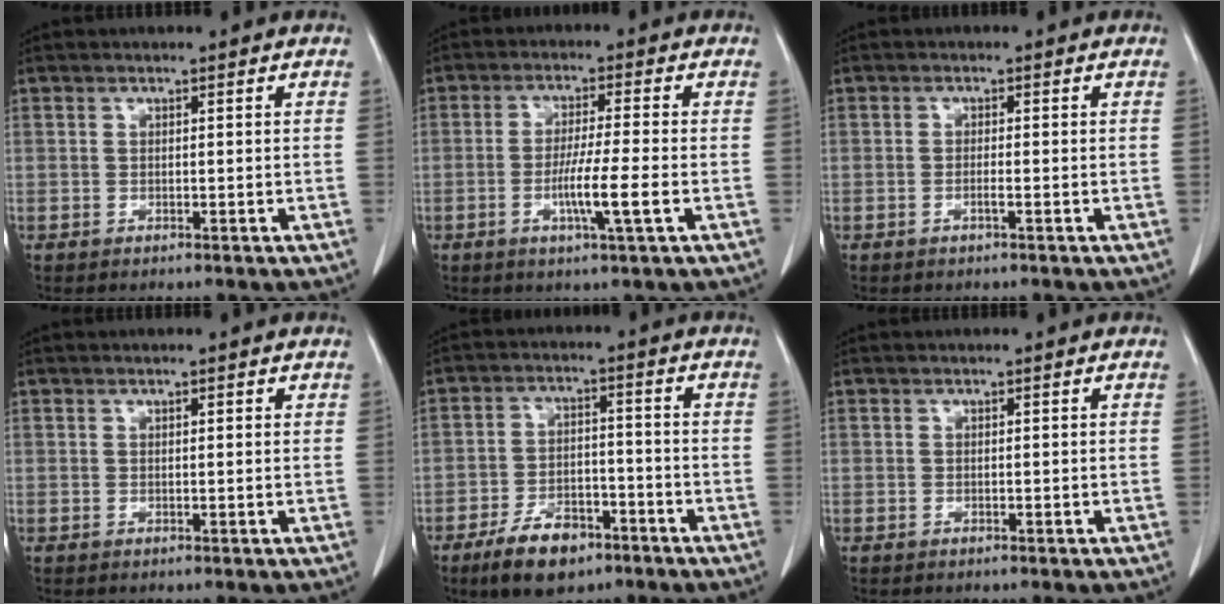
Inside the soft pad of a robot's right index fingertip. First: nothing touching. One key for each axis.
{"total": 7.4, "fx": -2.2, "fy": -0.2, "fz": 7.0, "tx": -0.125, "ty": -0.012, "tz": -0.039}
{"total": 1.5, "fx": -0.5, "fy": 0.3, "fz": 1.3, "tx": -0.027, "ty": 0.001, "tz": -0.010}
{"total": 1.2, "fx": 0.6, "fy": 0.5, "fz": 1.0, "tx": -0.021, "ty": 0.002, "tz": 0.009}
{"total": 9.7, "fx": -6.2, "fy": 4.7, "fz": 5.8, "tx": -0.106, "ty": 0.002, "tz": -0.103}
{"total": 0.0}